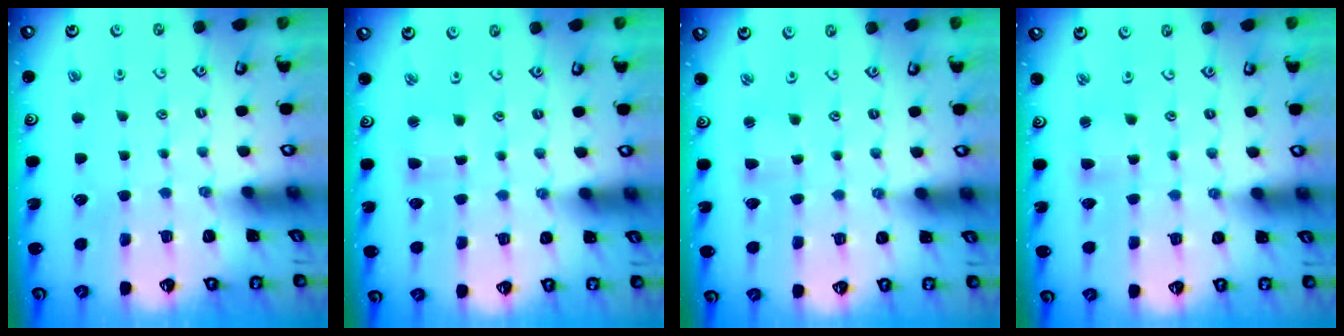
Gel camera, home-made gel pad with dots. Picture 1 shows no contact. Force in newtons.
{"total": 3.0, "press": 2.9, "slide": 0.6}
{"total": 3.7, "press": 3.7, "slide": 0.3}
{"total": 3.3, "press": 3.3, "slide": 0.4}